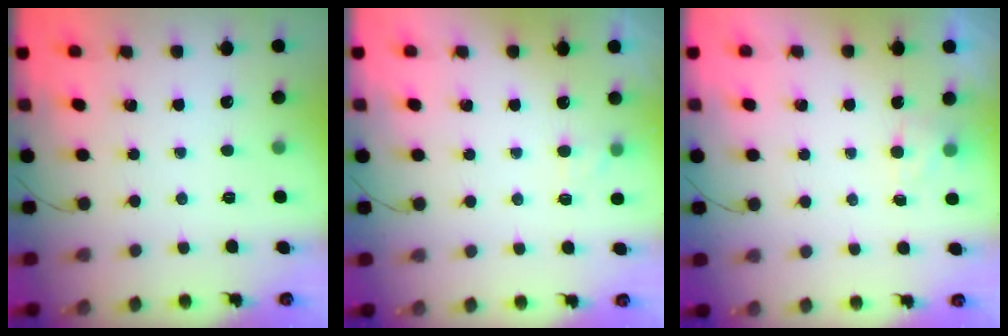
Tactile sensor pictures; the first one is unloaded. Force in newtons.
{"total": 2.7, "press": 2.5, "slide": 1.1}
{"total": 4.1, "press": 4.0, "slide": 1.2}